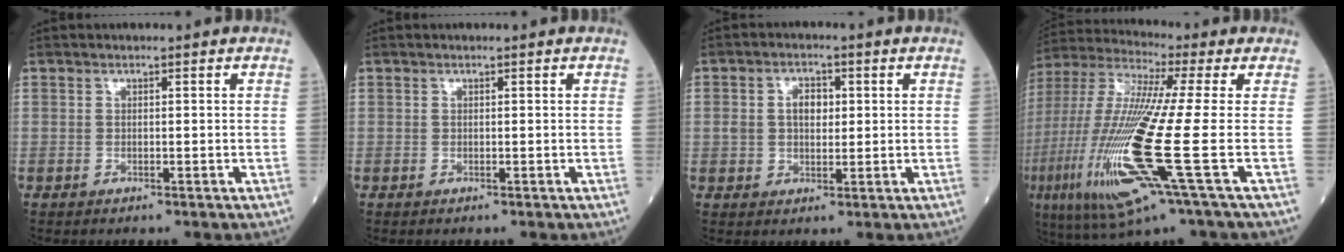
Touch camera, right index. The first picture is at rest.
{"total": 0.0}
{"total": 4.6, "force": [0.8, 2.8, 3.5], "torque": [-0.066, 0.012, 0.017]}
{"total": 22.8, "force": [-5.6, 1.1, 22.0], "torque": [-0.520, -0.042, -0.115]}